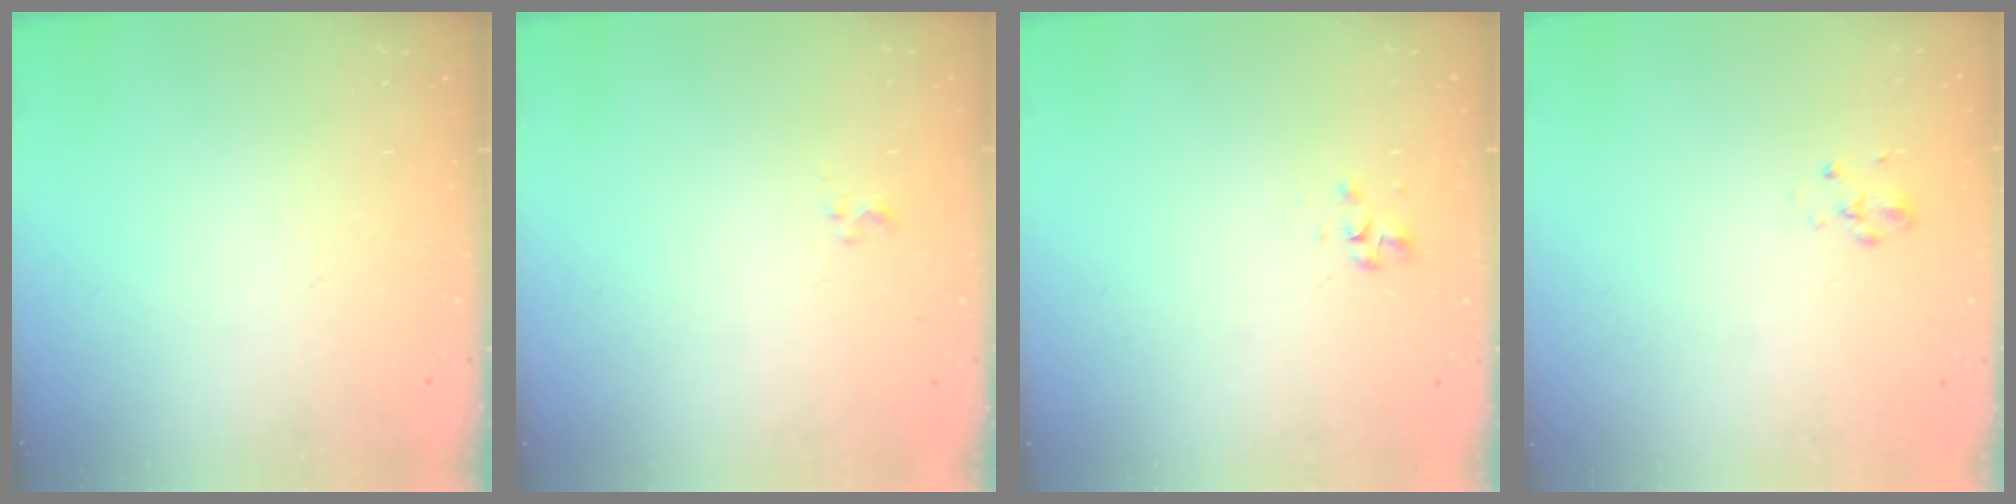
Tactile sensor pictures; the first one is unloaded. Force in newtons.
{"total": 0.0}
{"total": 1.7, "press": 1.6, "slide": 0.6}
{"total": 3.2, "press": 3.0, "slide": 1.1}